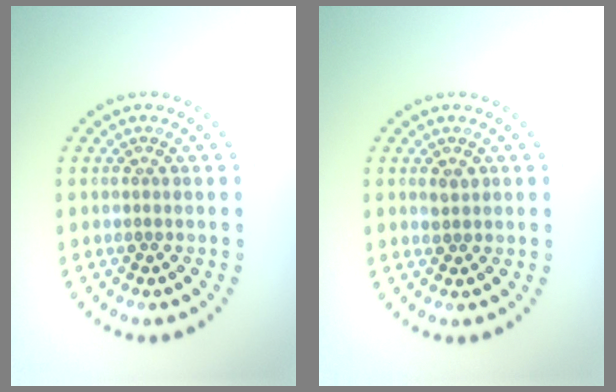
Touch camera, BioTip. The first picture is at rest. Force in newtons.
{"total": 0.9, "press": 0.9, "slide": 0.3}